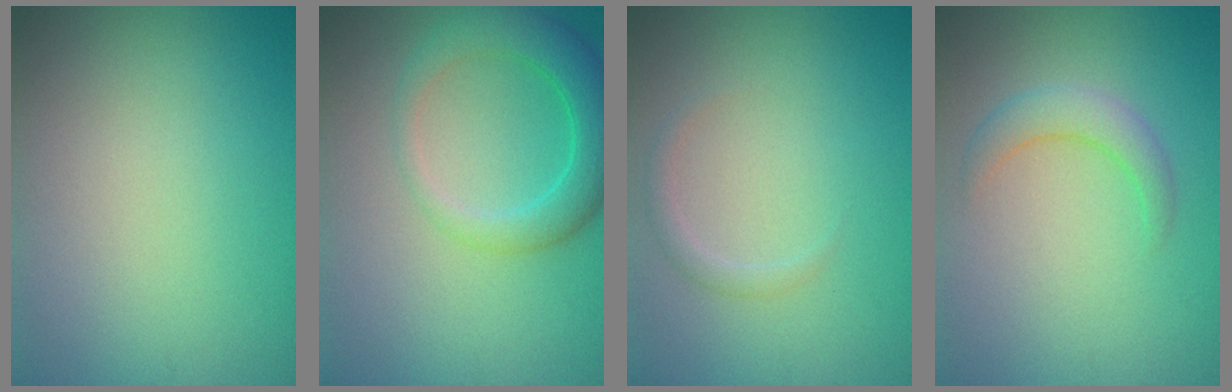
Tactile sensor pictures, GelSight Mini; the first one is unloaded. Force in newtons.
{"total": 4.5, "press": 4.5, "slide": 0.3}
{"total": 1.0, "press": 1.0, "slide": 0.1}
{"total": 2.4, "press": 2.4, "slide": 0.1}